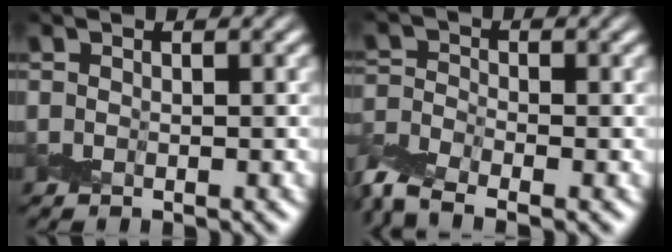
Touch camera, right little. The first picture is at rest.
{"total": 4.9, "force": [-3.5, 1.9, 2.8], "torque": [-0.062, -0.008, -0.079]}